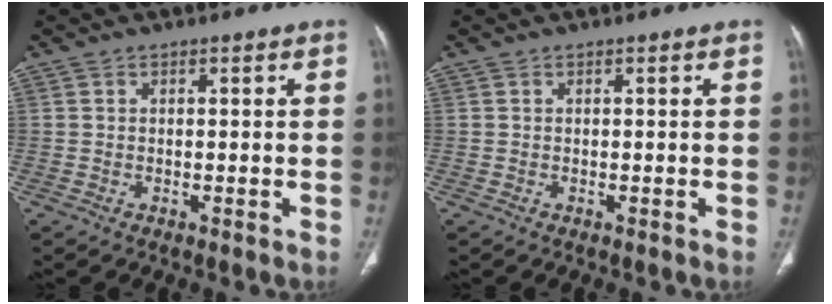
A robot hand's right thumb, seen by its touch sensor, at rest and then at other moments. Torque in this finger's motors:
{"motor_torque": [0.00, 0.00, 0.24, -0.10, 0.00]}